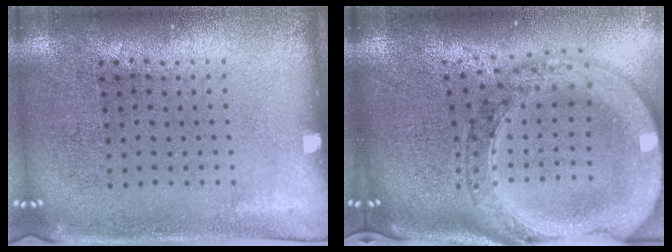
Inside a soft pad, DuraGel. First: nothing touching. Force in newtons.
{"total": 3.5, "press": 2.8, "slide": 2.1}